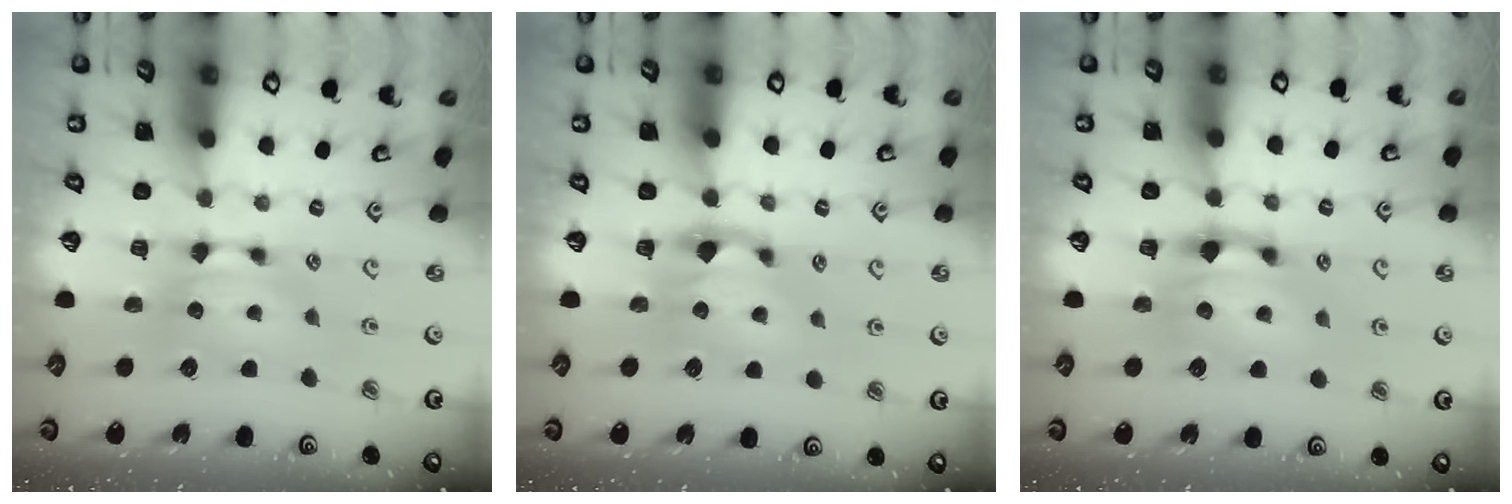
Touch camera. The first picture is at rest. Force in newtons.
{"total": 1.1, "press": 0.2, "slide": 1.1}
{"total": 2.5, "press": 2.0, "slide": 1.5}